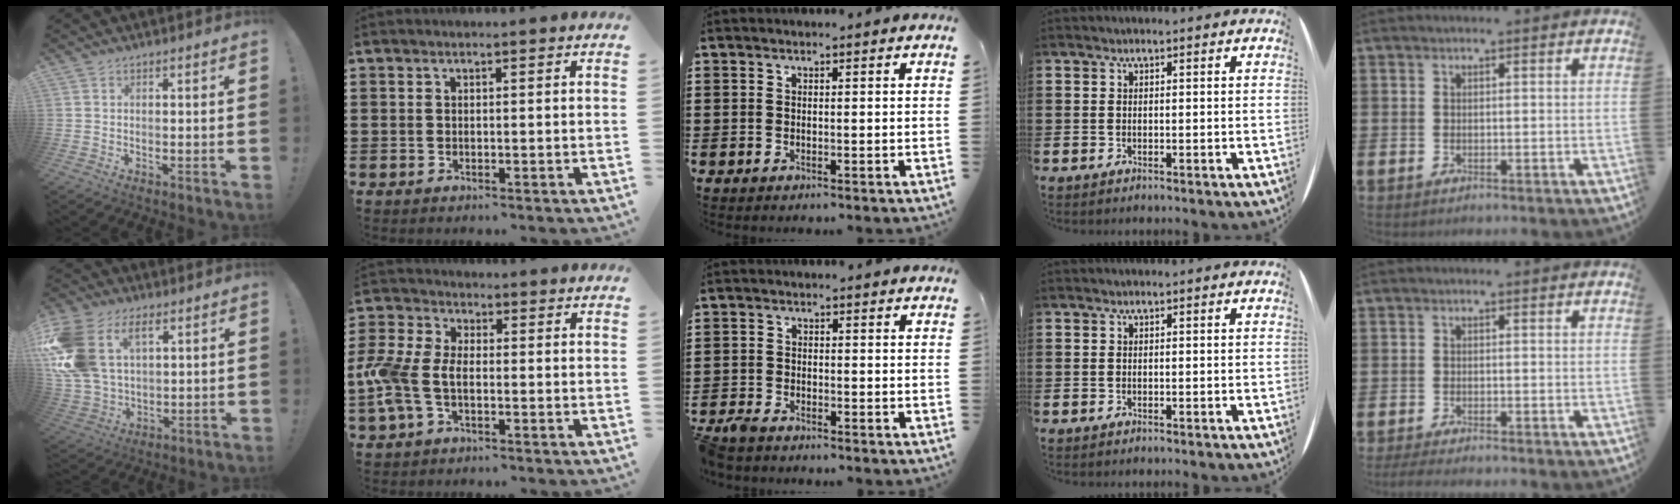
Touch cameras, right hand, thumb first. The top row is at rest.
{"thumb": {"total": 18.7, "force": [6.7, 12.8, 11.9], "torque": [-0.247, -0.023, 0.127]}, "index": {"total": 6.8, "force": [-1.8, 3.8, 5.4], "torque": [-0.150, -0.010, -0.044]}, "middle": {"total": 2.3, "force": [-2.2, 0.4, 0.5], "torque": [-0.033, -0.004, -0.053]}, "little": {"total": 1.2, "force": [-0.9, 0.1, 0.8], "torque": [-0.013, -0.003, -0.017]}}